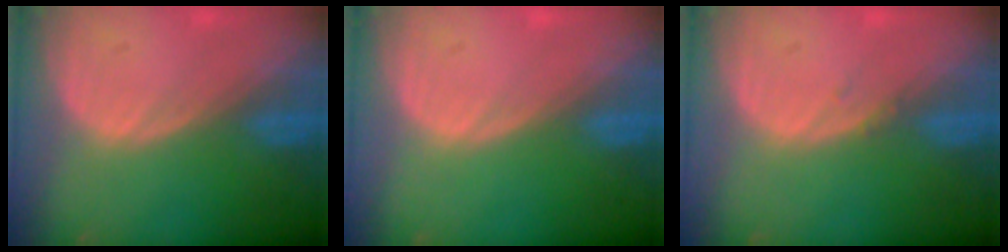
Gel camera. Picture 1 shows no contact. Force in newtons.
{"total": 0.0}
{"total": 0.6, "press": 0.5, "slide": 0.1}